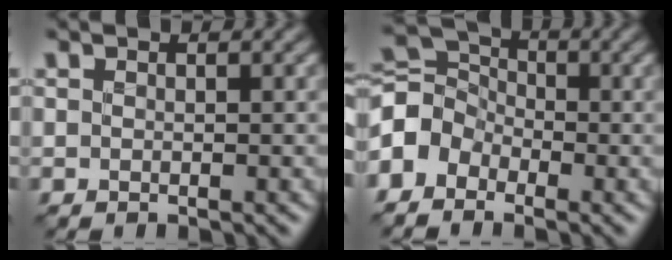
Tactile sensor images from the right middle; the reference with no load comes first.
{"total": 3.8, "force": [-2.3, 2.8, 1.0], "torque": [-0.015, 0.011, -0.068]}